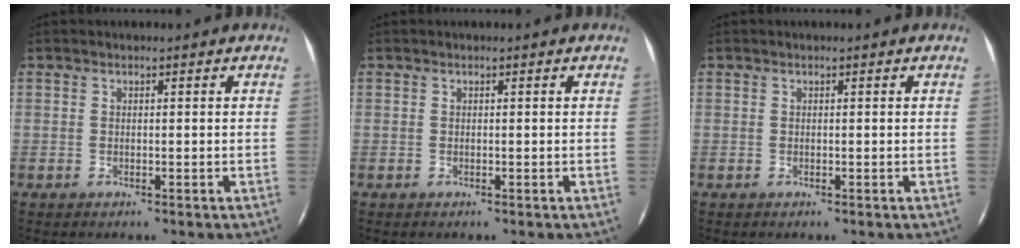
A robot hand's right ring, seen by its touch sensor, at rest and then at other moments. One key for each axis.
{"total": 0.0}
{"total": 0.0}